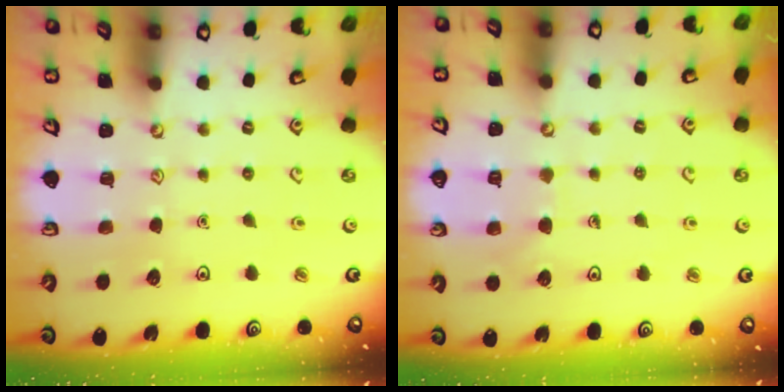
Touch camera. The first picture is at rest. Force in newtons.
{"total": 5.9, "press": 5.9, "slide": 0.4}